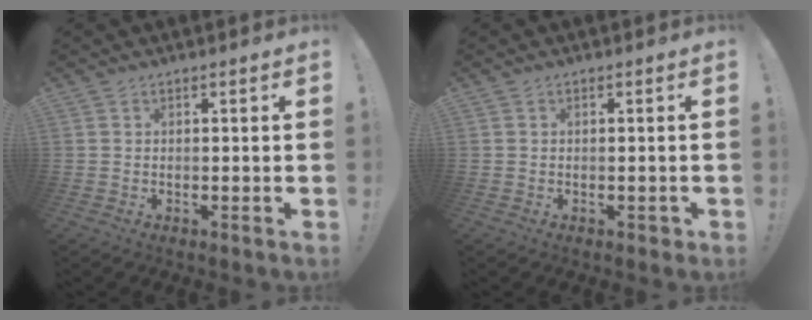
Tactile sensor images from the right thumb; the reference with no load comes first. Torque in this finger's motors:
{"motor_torque": [-0.13, -0.07, -0.19, 0.18, -0.02]}